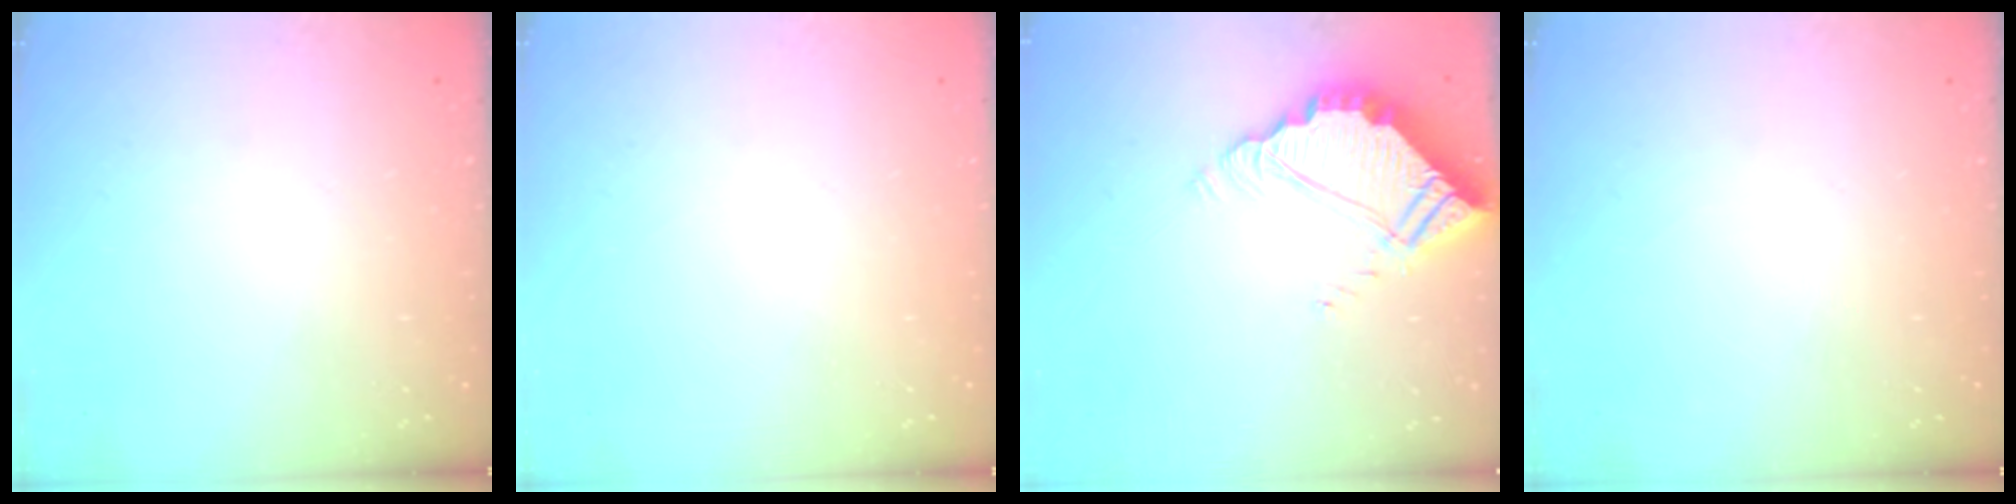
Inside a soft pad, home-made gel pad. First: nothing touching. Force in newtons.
{"total": 0.0}
{"total": 7.2, "press": 7.1, "slide": 0.4}
{"total": 0.0}